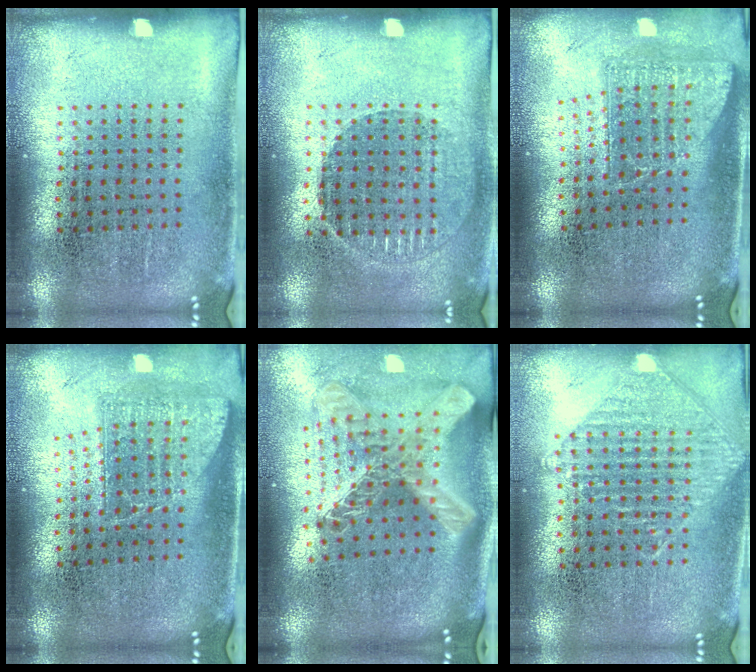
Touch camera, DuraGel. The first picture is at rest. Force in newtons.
{"total": 1.0, "press": 1.0, "slide": 0.1}
{"total": 1.7, "press": 1.3, "slide": 1.1}
{"total": 1.7, "press": 1.3, "slide": 1.0}
{"total": 3.0, "press": 2.1, "slide": 2.1}
{"total": 0.9, "press": 0.9, "slide": 0.1}